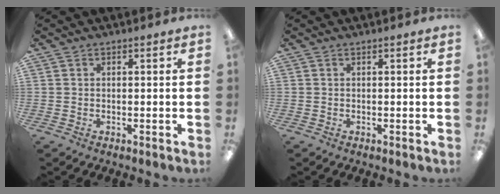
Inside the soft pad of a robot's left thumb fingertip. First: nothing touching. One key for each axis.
{"total": 0.0}